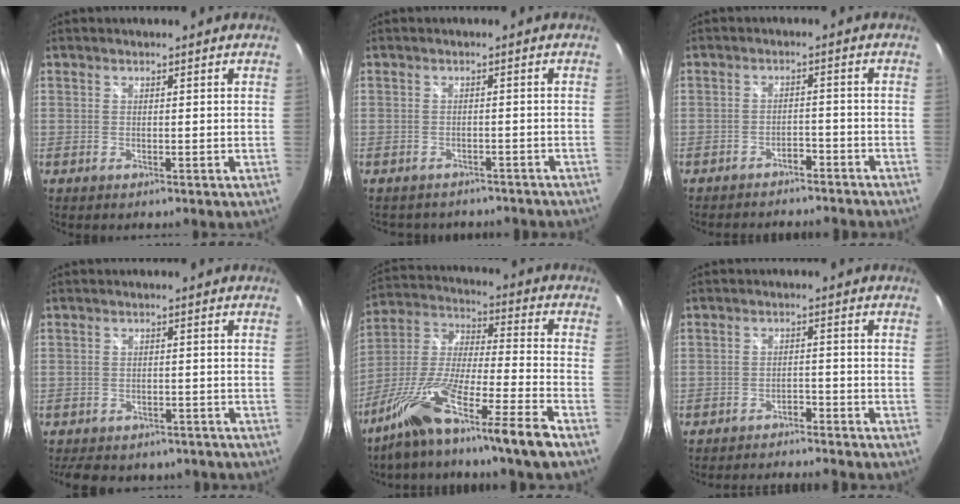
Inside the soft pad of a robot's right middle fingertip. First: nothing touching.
{"total": 8.9, "force": [-7.7, 3.4, 2.9], "torque": [-0.059, -0.015, -0.094]}
{"total": 10.1, "force": [-9.1, 2.8, 3.5], "torque": [-0.079, -0.002, -0.119]}
{"total": 10.1, "force": [-8.1, 4.5, 4.0], "torque": [-0.084, -0.009, -0.104]}
{"total": 18.2, "force": [-13.3, -1.3, 12.4], "torque": [-0.224, -0.034, -0.245]}
{"total": 9.4, "force": [-8.8, 1.3, 3.2], "torque": [-0.072, -0.001, -0.123]}